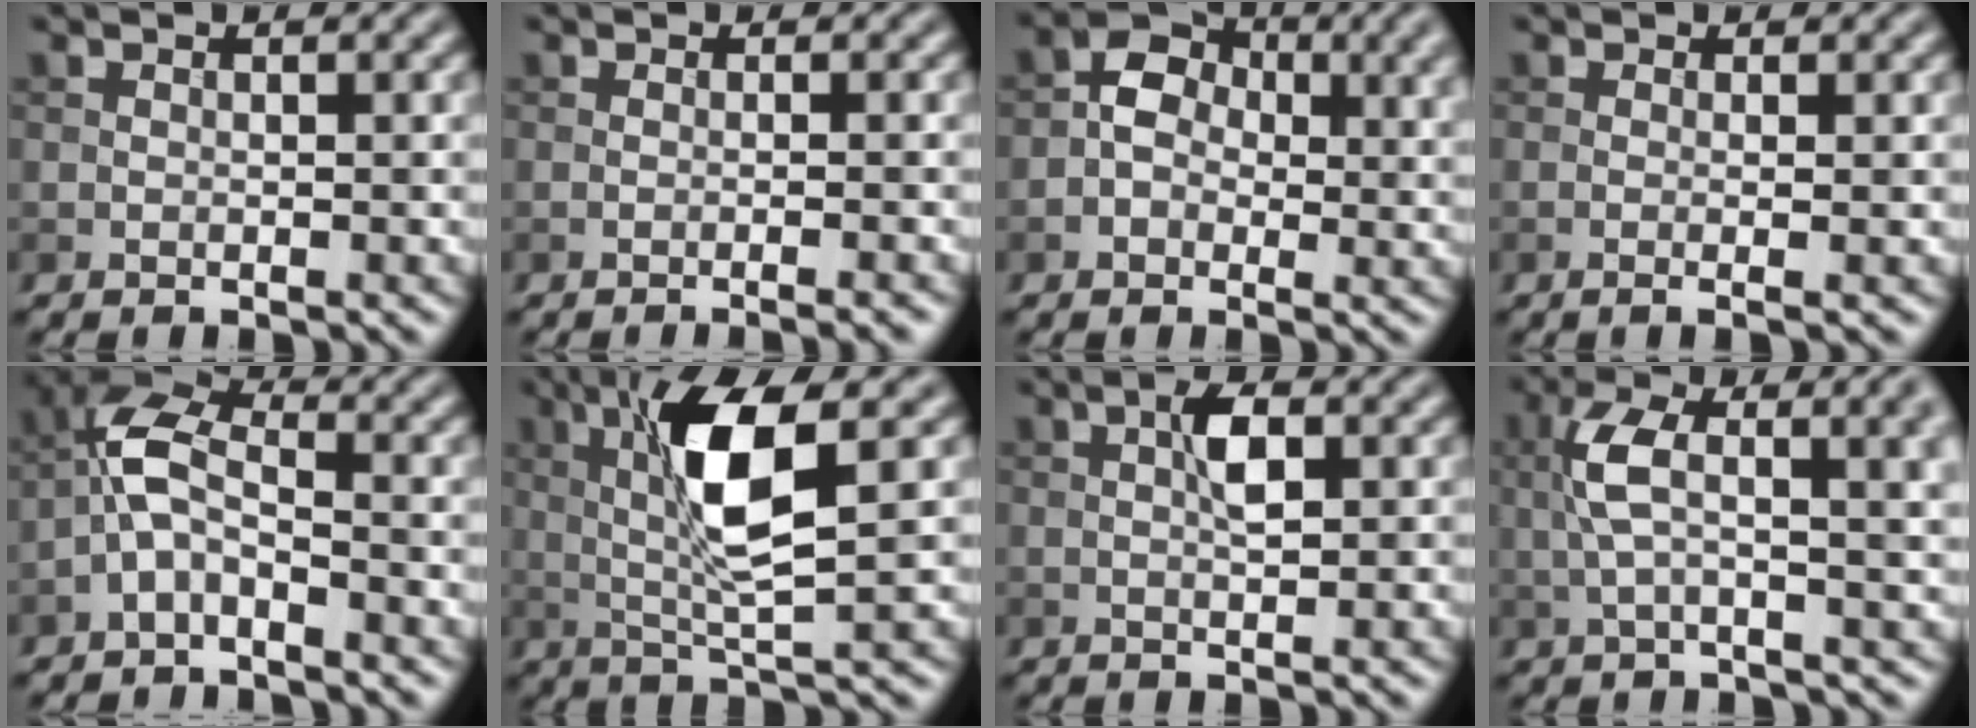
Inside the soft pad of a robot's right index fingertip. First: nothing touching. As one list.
[{"total": 2.3, "force": [-0.5, 0.8, 2.0], "torque": [-0.010, -0.002, -0.016]}, {"total": 5.1, "force": [0.1, 3.6, 3.6], "torque": [-0.047, 0.005, -0.006]}, {"total": 2.0, "force": [-0.2, 0.5, 1.9], "torque": [-0.029, -0.004, -0.008]}, {"total": 4.4, "force": [-1.7, 2.0, 3.5], "torque": [-0.073, 0.016, -0.045]}, {"total": 7.4, "force": [1.5, 1.3, 7.1], "torque": [-0.140, 0.004, 0.029]}, {"total": 2.6, "force": [0.5, 0.7, 2.5], "torque": [-0.046, 0.005, 0.006]}, {"total": 8.8, "force": [2.0, 3.4, 7.9], "torque": [-0.152, 0.009, 0.031]}]